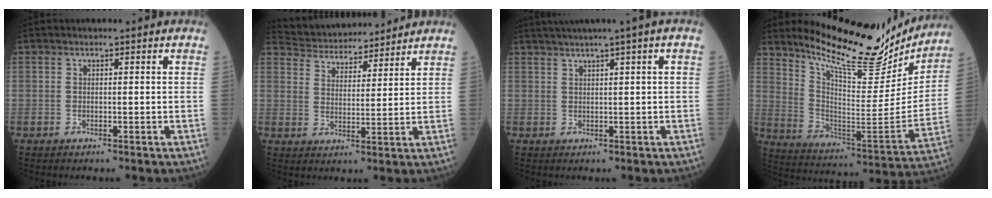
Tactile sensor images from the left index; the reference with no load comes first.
{"total": 12.0, "force": [11.4, 2.3, 2.7], "torque": [-0.048, 0.022, 0.183]}
{"total": 5.2, "force": [3.3, -1.1, 3.8], "torque": [-0.061, 0.020, 0.057]}
{"total": 20.6, "force": [18.2, 4.6, 8.3], "torque": [-0.136, -0.046, 0.272]}